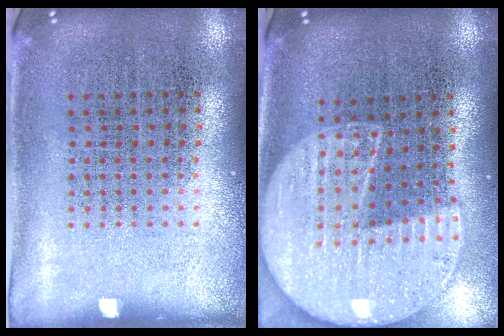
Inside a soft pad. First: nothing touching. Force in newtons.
{"total": 2.2, "press": 1.9, "slide": 1.1}